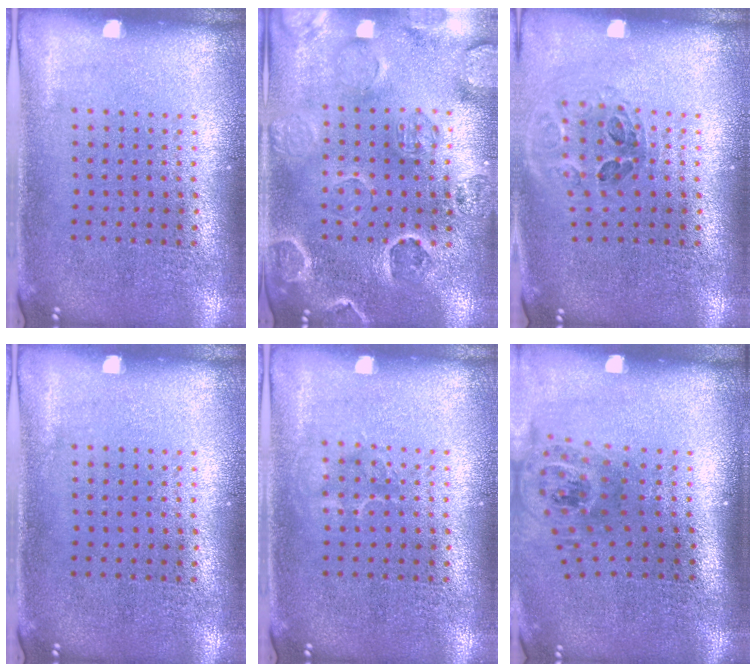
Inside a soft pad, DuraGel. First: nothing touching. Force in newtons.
{"total": 2.7, "press": 2.6, "slide": 0.6}
{"total": 0.9, "press": 0.9, "slide": 0.1}
{"total": 0.0}
{"total": 1.0, "press": 0.9, "slide": 0.2}
{"total": 1.7, "press": 1.2, "slide": 1.2}